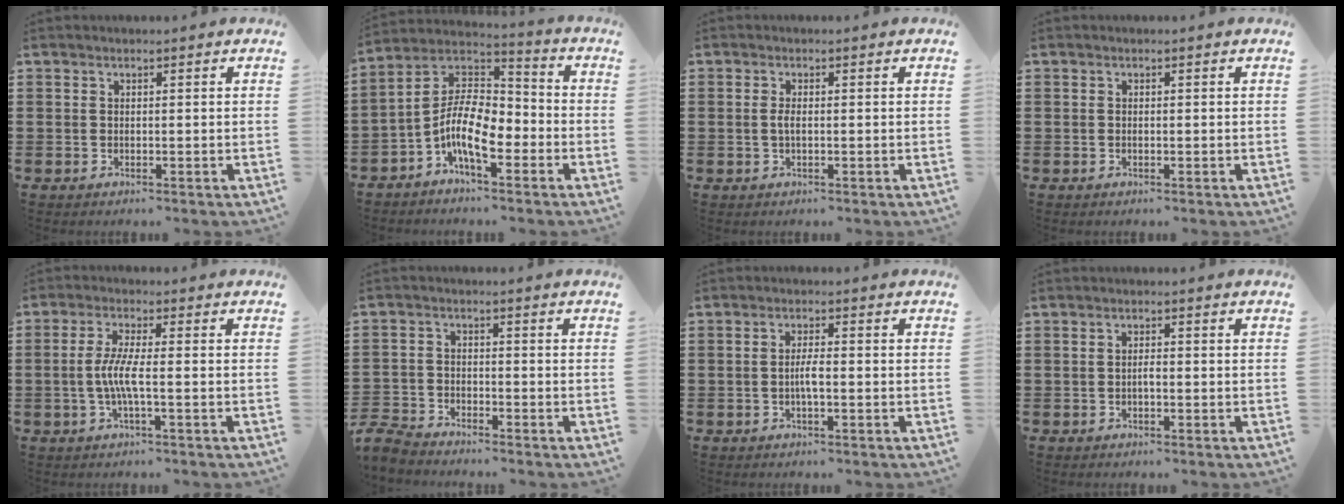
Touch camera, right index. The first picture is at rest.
{"total": 10.3, "force": [-4.3, 4.3, 8.3], "torque": [-0.192, -0.010, -0.089]}
{"total": 1.6, "force": [-0.2, 0.5, 1.5], "torque": [-0.035, -0.002, -0.007]}
{"total": 0.0}
{"total": 4.8, "force": [-1.0, 0.4, 4.7], "torque": [-0.106, -0.009, -0.029]}
{"total": 3.7, "force": [-3.6, 0.5, 0.2], "torque": [-0.021, -0.002, -0.081]}
{"total": 2.6, "force": [-0.6, 0.5, 2.5], "torque": [-0.053, -0.001, -0.015]}
{"total": 1.2, "force": [-0.4, 0.3, 1.1], "torque": [-0.023, 0.000, -0.007]}